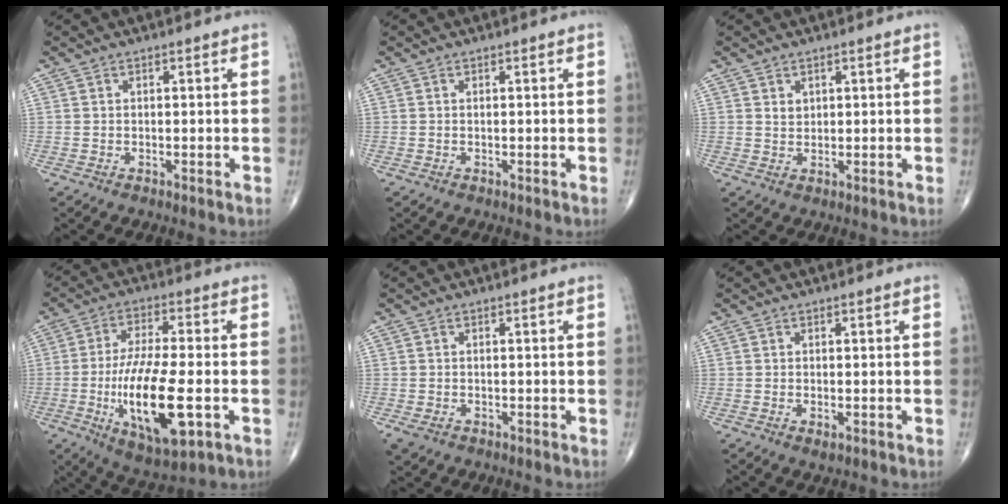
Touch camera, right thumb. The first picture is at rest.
{"total": 0.0}
{"total": 1.6, "force": [0.8, 1.2, 0.7], "torque": [-0.003, -0.006, 0.015]}
{"total": 17.4, "force": [-4.1, 5.8, 15.9], "torque": [-0.292, -0.002, -0.062]}
{"total": 2.3, "force": [-1.0, 1.6, 1.3], "torque": [-0.027, -0.001, -0.011]}
{"total": 1.4, "force": [-0.4, 0.6, 1.1], "torque": [-0.018, -0.002, -0.004]}